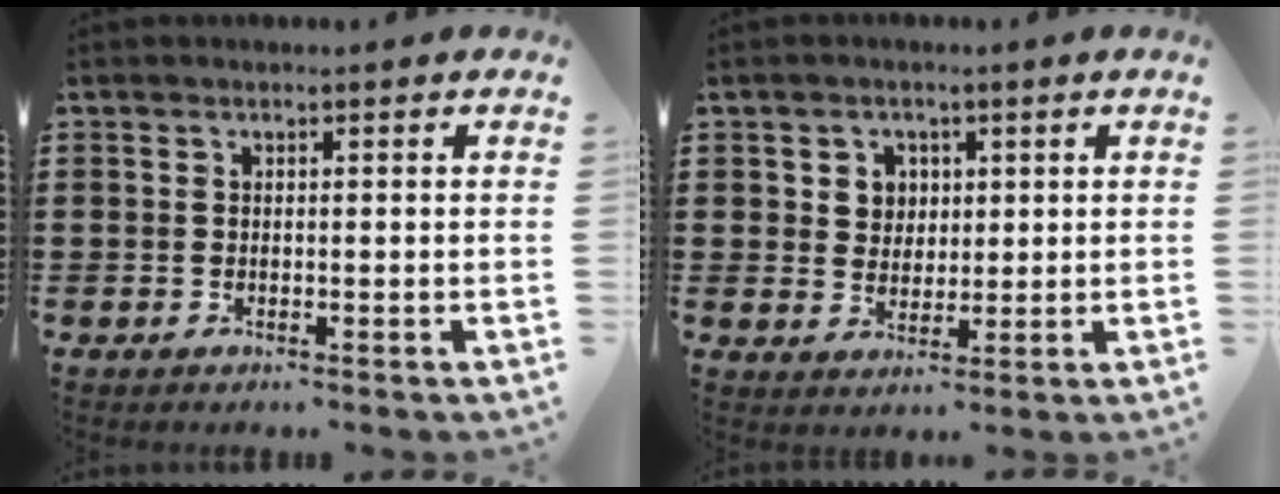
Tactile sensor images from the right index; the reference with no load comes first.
{"total": 3.6, "force": [1.4, 3.2, 0.7], "torque": [-0.020, 0.010, 0.022]}